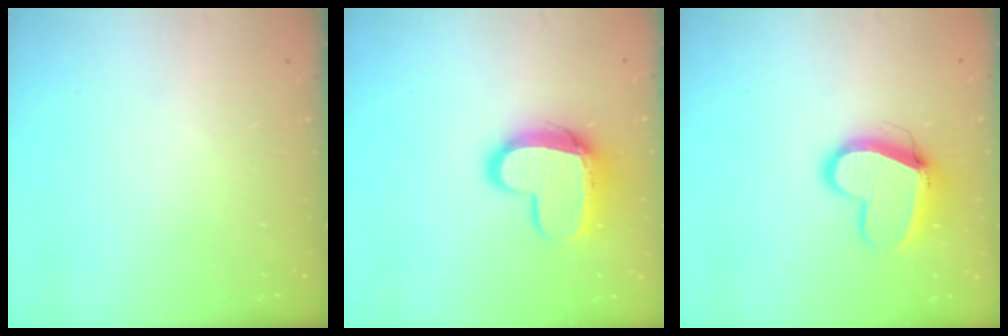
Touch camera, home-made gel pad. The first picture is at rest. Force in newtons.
{"total": 12.8, "press": 12.7, "slide": 1.4}
{"total": 11.6, "press": 11.6, "slide": 1.2}